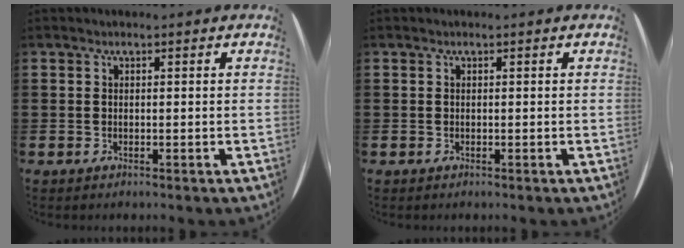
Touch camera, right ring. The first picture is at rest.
{"total": 0.0}